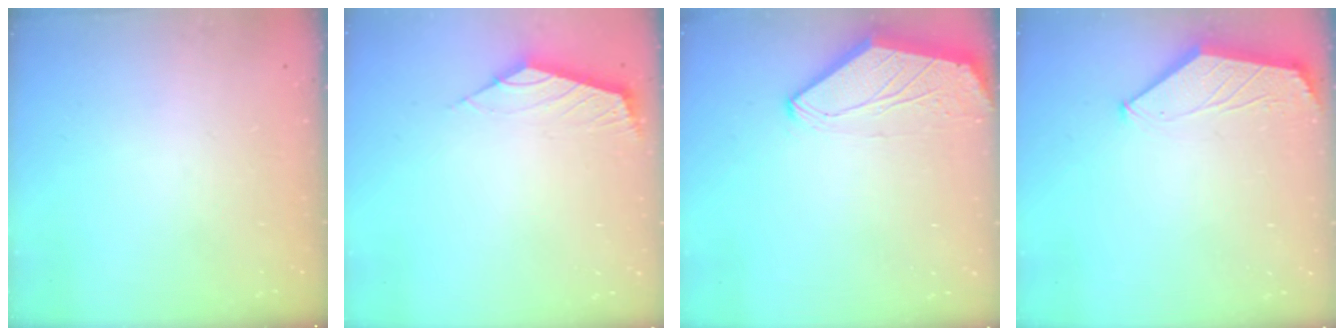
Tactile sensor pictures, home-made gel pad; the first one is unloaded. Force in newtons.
{"total": 2.4, "press": 2.3, "slide": 0.6}
{"total": 0.0}
{"total": 1.5, "press": 1.5, "slide": 0.4}